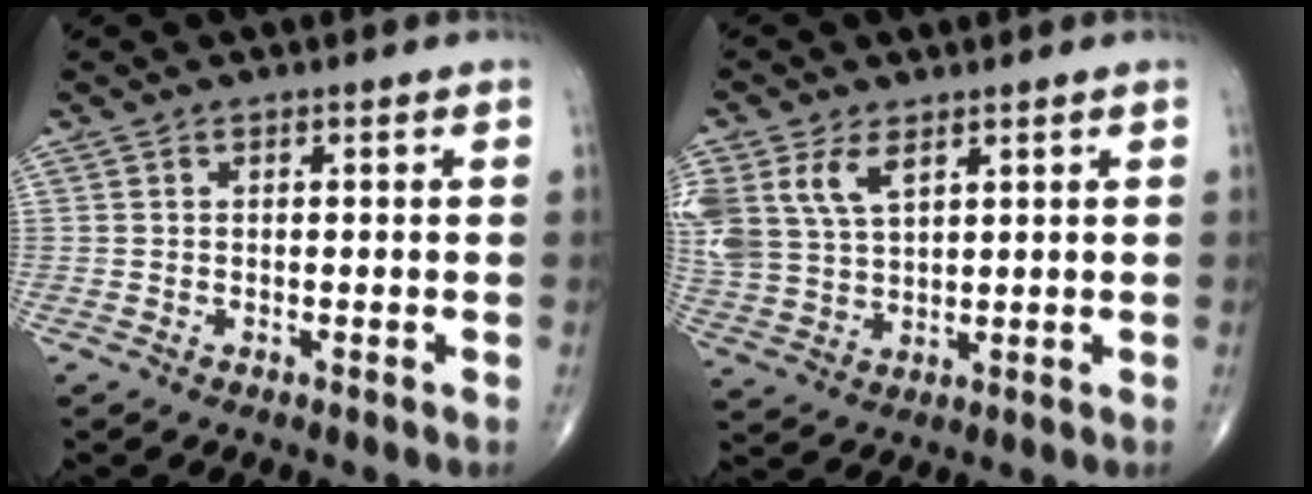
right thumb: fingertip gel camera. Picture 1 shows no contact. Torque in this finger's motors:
{"motor_torque": [0.84, 0.74, 0.95, 0.62, 0.10]}